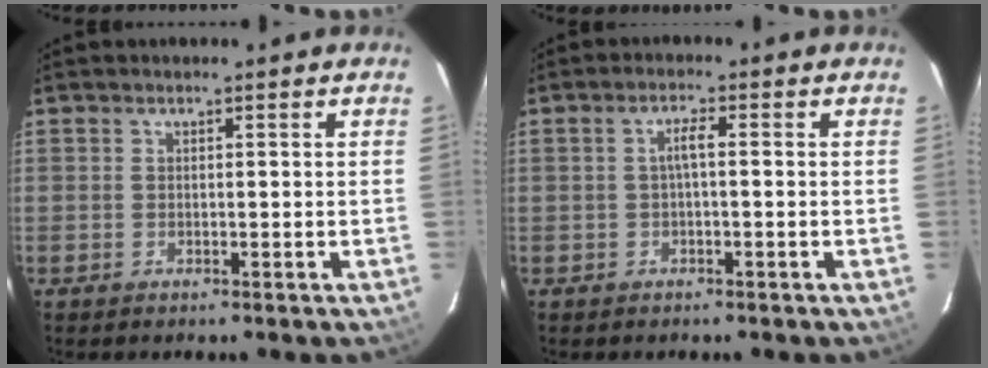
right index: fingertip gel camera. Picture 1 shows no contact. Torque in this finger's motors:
{"motor_torque": [0.24, -0.13, 0.27, 0.06]}